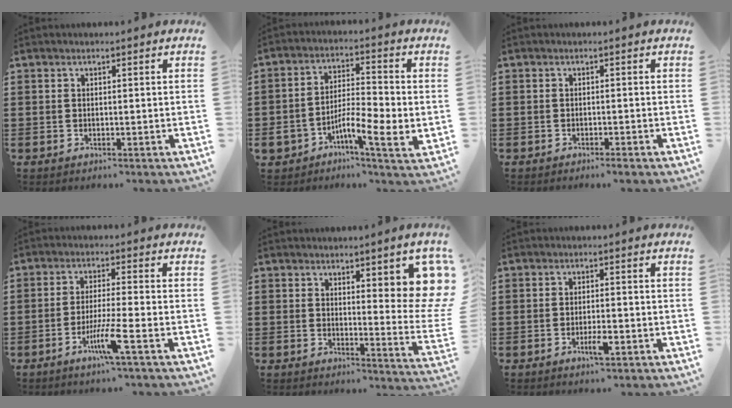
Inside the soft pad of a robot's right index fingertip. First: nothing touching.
{"total": 7.6, "force": [-3.0, 2.7, 6.4], "torque": [-0.118, -0.003, -0.052]}
{"total": 0.9, "force": [-0.8, -0.1, 0.3], "torque": [-0.010, -0.004, -0.016]}
{"total": 6.4, "force": [-3.2, -0.1, 5.6], "torque": [-0.111, -0.014, -0.059]}
{"total": 6.9, "force": [4.5, 1.9, 4.9], "torque": [-0.075, -0.021, 0.078]}
{"total": 3.1, "force": [-1.4, 0.7, 2.7], "torque": [-0.052, -0.001, -0.028]}